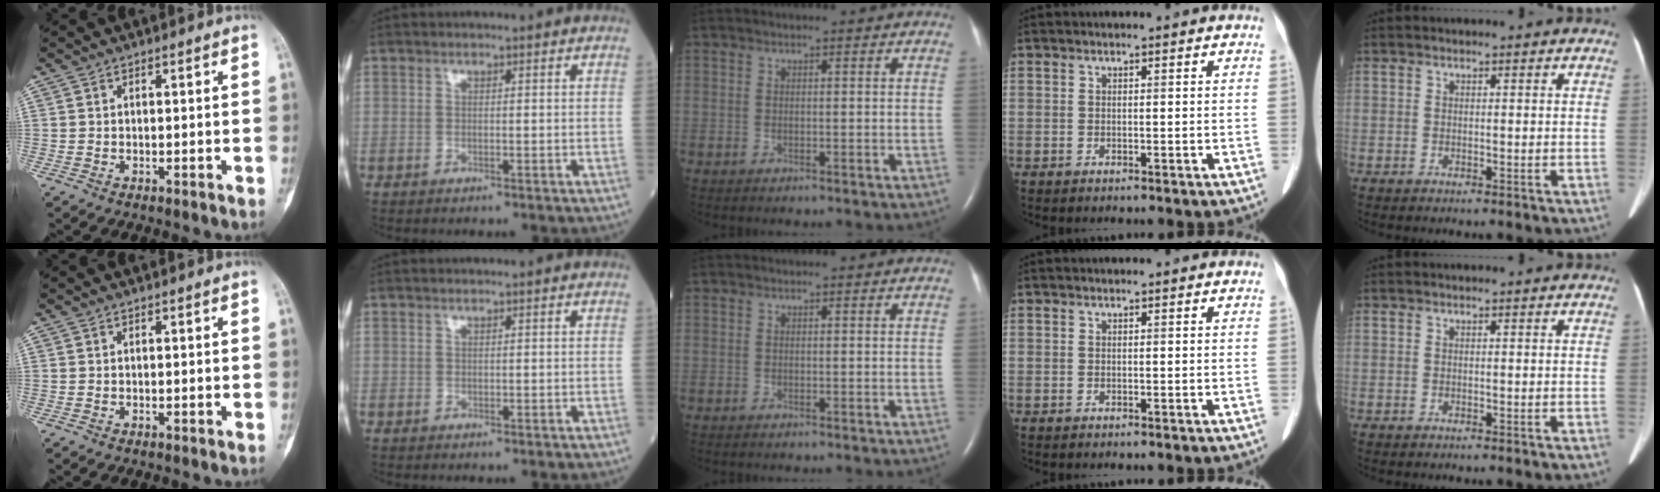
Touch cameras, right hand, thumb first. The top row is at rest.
{}